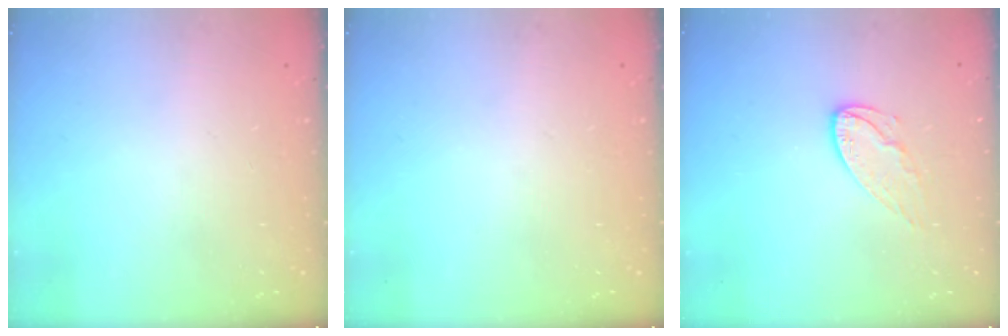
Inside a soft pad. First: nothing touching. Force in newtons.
{"total": 0.0}
{"total": 7.7, "press": 7.6, "slide": 0.4}